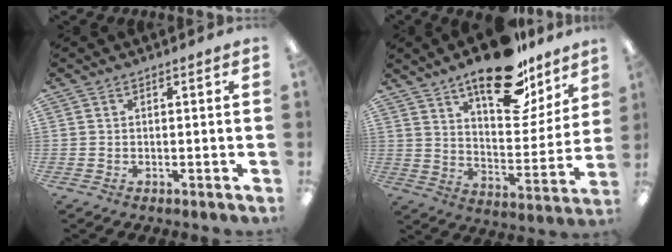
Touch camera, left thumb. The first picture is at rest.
{"total": 22.2, "force": [15.5, 9.7, 12.7], "torque": [-0.174, -0.092, 0.258]}